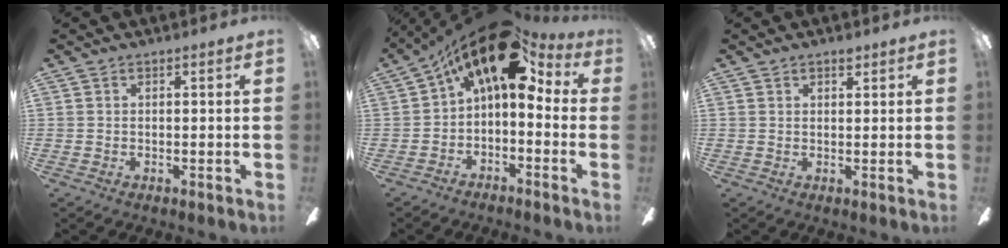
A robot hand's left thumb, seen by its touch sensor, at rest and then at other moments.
{"total": 14.7, "force": [7.1, 6.9, 11.0], "torque": [-0.173, -0.026, 0.122]}
{"total": 1.6, "force": [1.3, 0.8, 0.5], "torque": [0.006, -0.006, 0.021]}